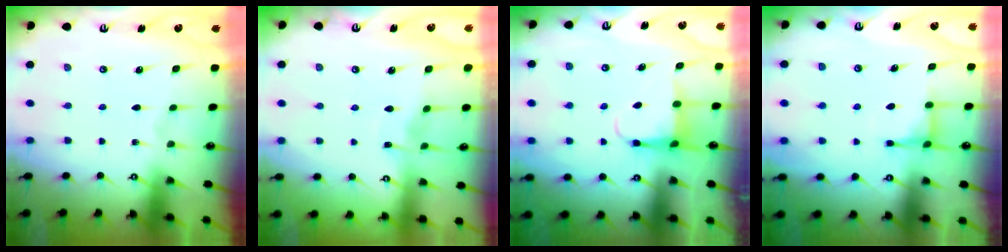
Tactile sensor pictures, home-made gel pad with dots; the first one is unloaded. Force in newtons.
{"total": 4.7, "press": 4.7, "slide": 0.5}
{"total": 4.6, "press": 4.5, "slide": 0.5}
{"total": 4.4, "press": 4.4, "slide": 0.7}